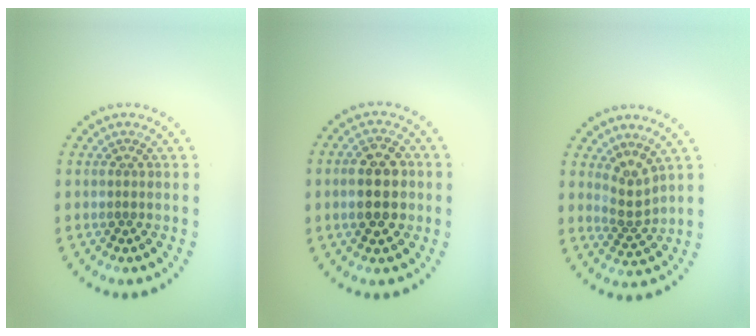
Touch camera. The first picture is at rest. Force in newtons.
{"total": 4.1, "press": 4.1, "slide": 0.3}
{"total": 2.5, "press": 1.7, "slide": 1.8}